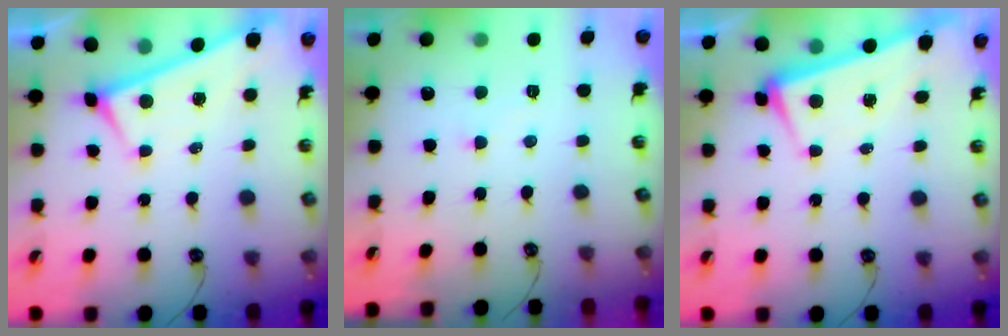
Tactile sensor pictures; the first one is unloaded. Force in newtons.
{"total": 5.1, "press": 5.0, "slide": 0.1}
{"total": 0.8, "press": 0.6, "slide": 0.6}